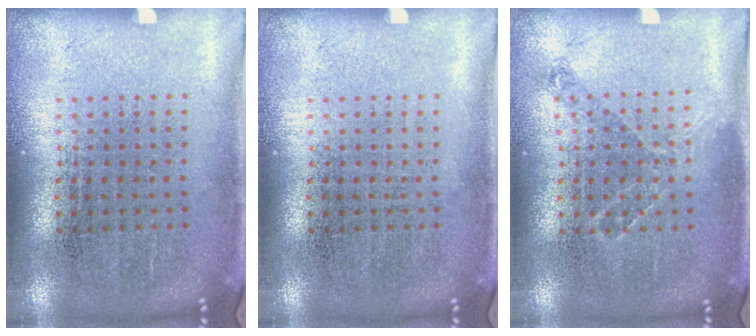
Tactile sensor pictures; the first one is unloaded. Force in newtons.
{"total": 0.0}
{"total": 0.8, "press": 0.7, "slide": 0.4}